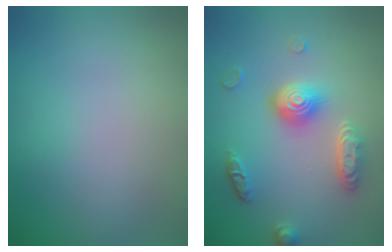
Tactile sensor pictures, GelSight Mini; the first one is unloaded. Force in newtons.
{"total": 4.7, "press": 3.6, "slide": 3.1}